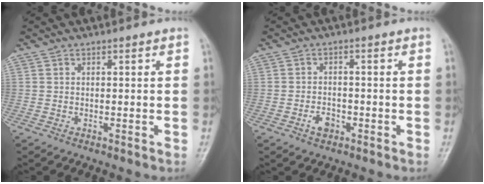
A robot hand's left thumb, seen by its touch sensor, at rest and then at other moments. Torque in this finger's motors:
{"motor_torque": [0.03, 0.90, 0.25, 0.11, 0.00]}